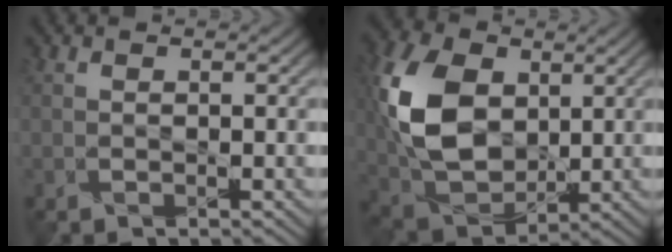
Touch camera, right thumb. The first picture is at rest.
{"total": 12.5, "force": [2.4, 8.7, 8.6], "torque": [-0.221, 0.005, 0.047]}